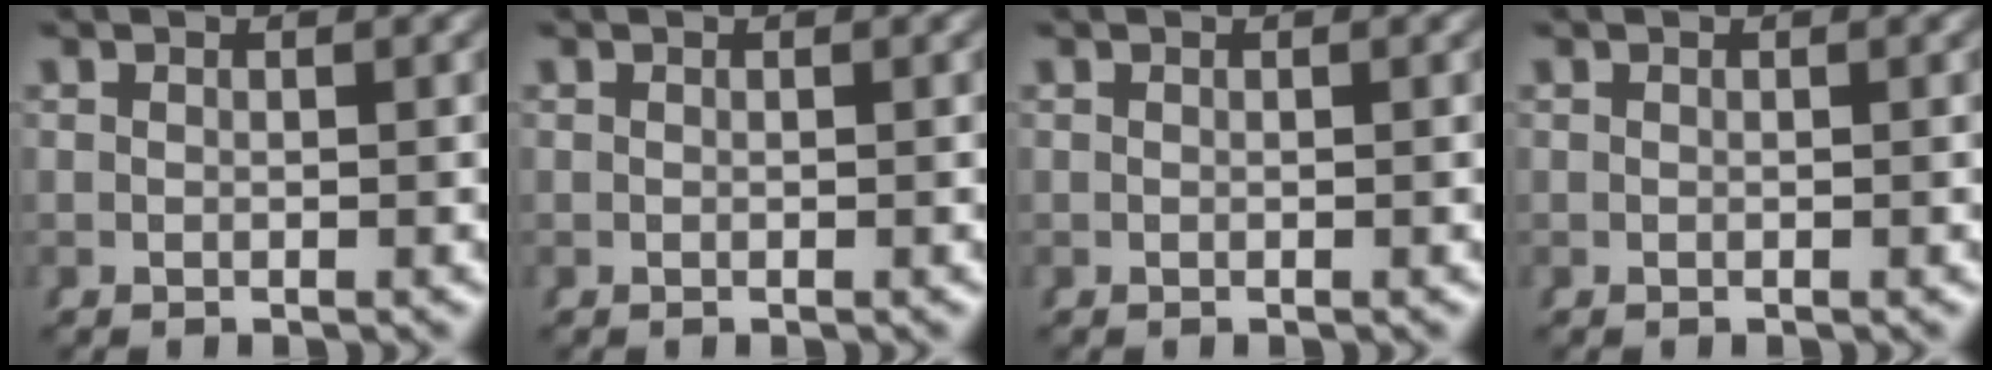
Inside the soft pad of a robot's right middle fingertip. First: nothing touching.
{"total": 0.0}
{"total": 0.0}
{"total": 0.0}